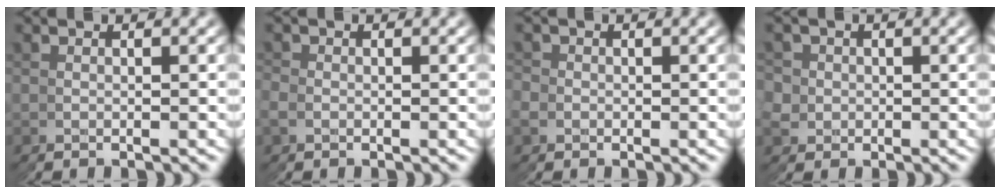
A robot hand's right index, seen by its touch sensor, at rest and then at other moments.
{"total": 1.6, "force": [-0.5, 1.3, -0.9], "torque": [0.011, -0.006, -0.008]}
{"total": 2.1, "force": [-0.5, 1.9, -0.8], "torque": [0.008, -0.007, -0.007]}
{"total": 3.3, "force": [-0.3, 3.3, -0.3], "torque": [0.001, -0.017, 0.001]}